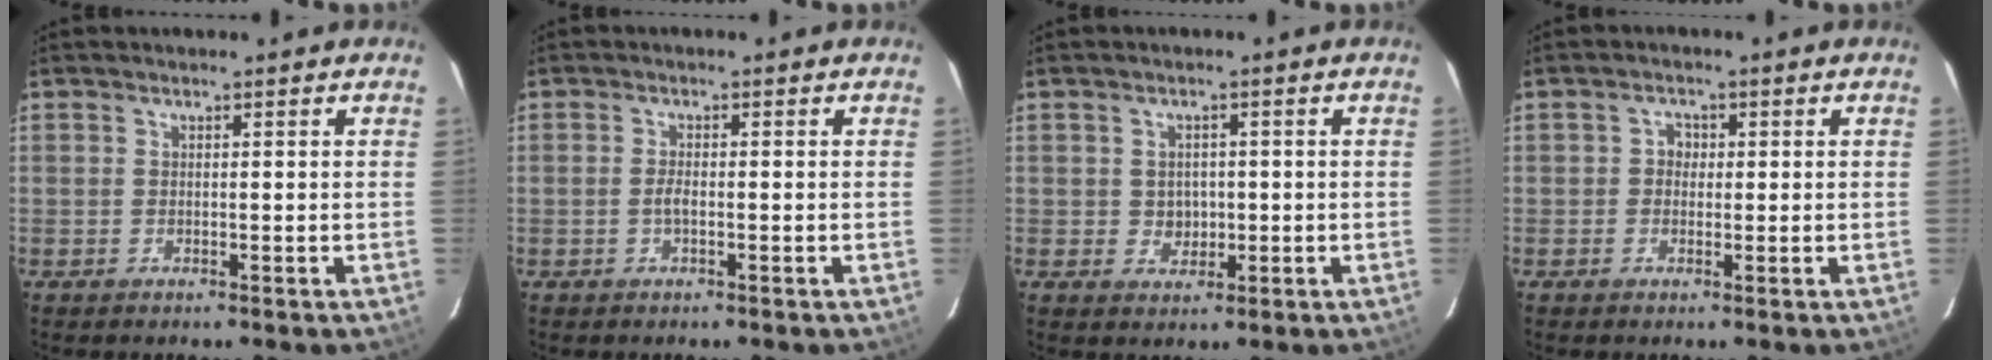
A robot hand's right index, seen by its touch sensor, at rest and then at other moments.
{"total": 1.6, "force": [-0.5, 0.5, 1.4], "torque": [-0.030, 0.000, -0.011]}
{"total": 3.2, "force": [-0.2, 3.0, 1.1], "torque": [-0.019, 0.006, 0.003]}
{"total": 1.7, "force": [-0.1, 1.6, 0.6], "torque": [-0.009, 0.006, -0.005]}